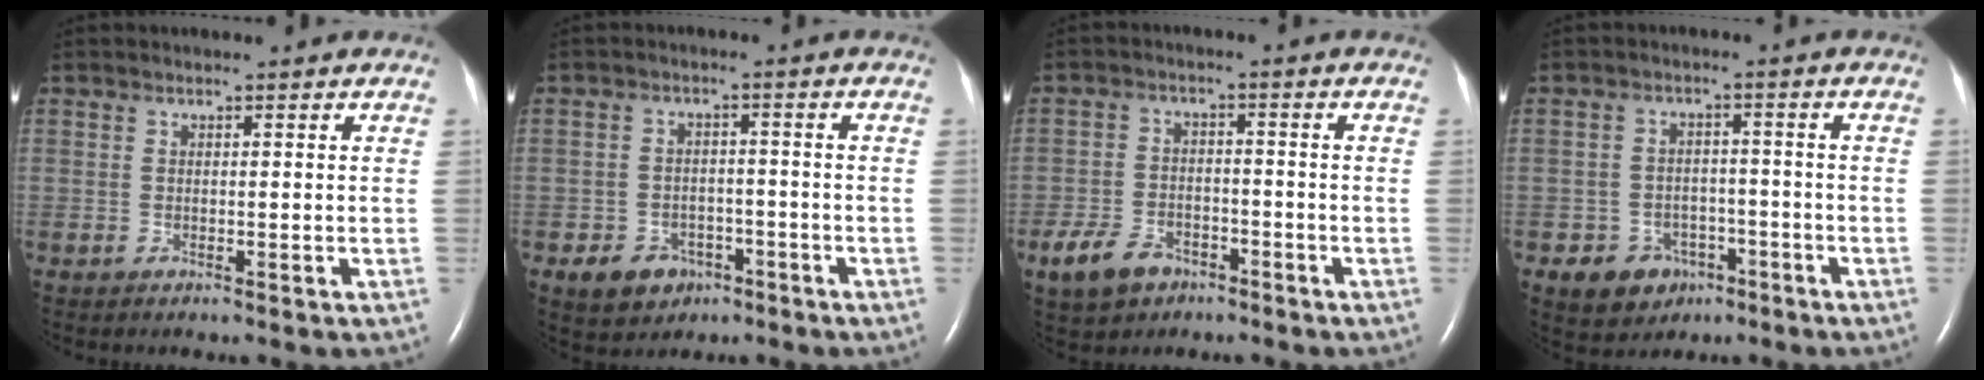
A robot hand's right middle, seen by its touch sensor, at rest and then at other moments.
{"total": 5.6, "force": [-2.9, 4.4, 1.8], "torque": [-0.027, 0.008, -0.036]}
{"total": 6.4, "force": [-3.9, 4.0, 3.0], "torque": [-0.067, -0.001, -0.065]}
{"total": 5.9, "force": [-3.1, 4.9, 1.4], "torque": [-0.021, 0.009, -0.038]}